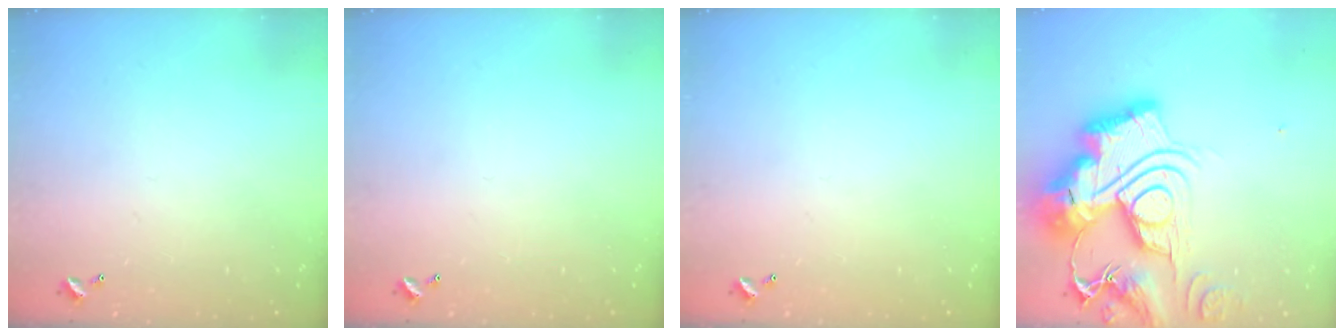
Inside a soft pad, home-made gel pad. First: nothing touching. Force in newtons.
{"total": 0.0}
{"total": 0.0}
{"total": 0.6, "press": 0.6, "slide": 0.0}